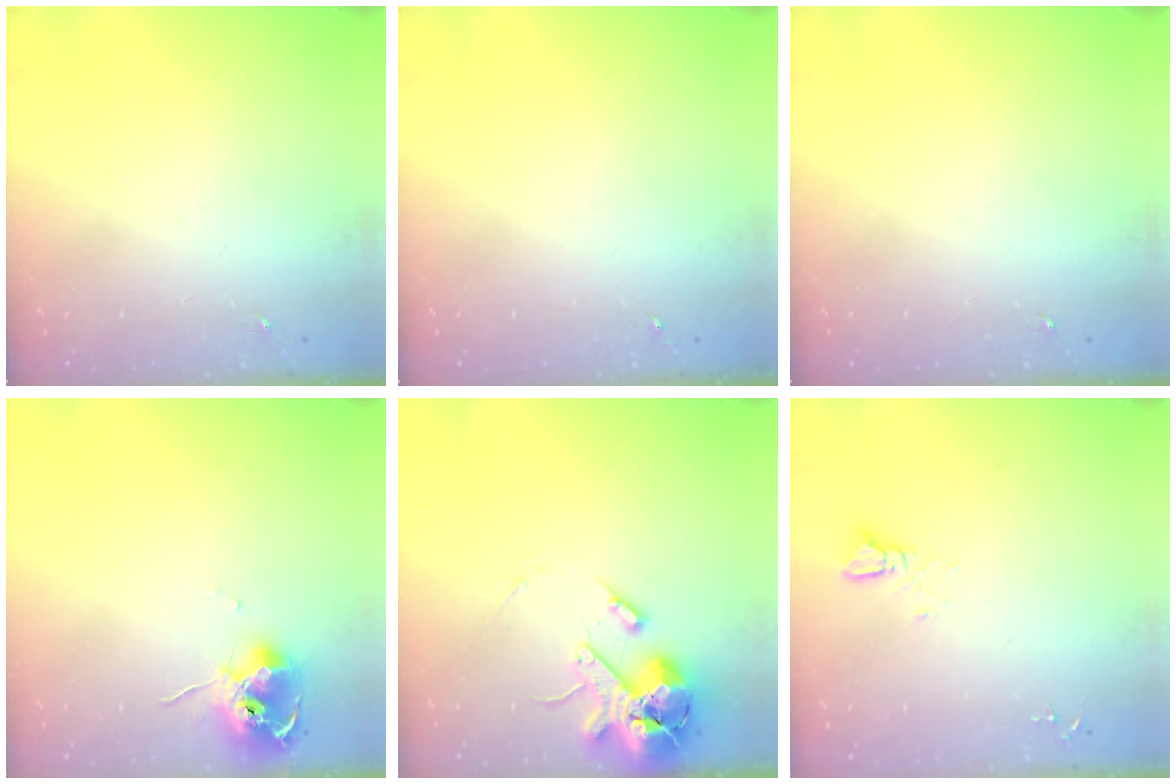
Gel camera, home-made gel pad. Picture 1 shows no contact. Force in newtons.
{"total": 0.0}
{"total": 0.0}
{"total": 10.6, "press": 10.5, "slide": 0.8}
{"total": 14.6, "press": 14.4, "slide": 2.4}
{"total": 2.4, "press": 2.4, "slide": 0.1}